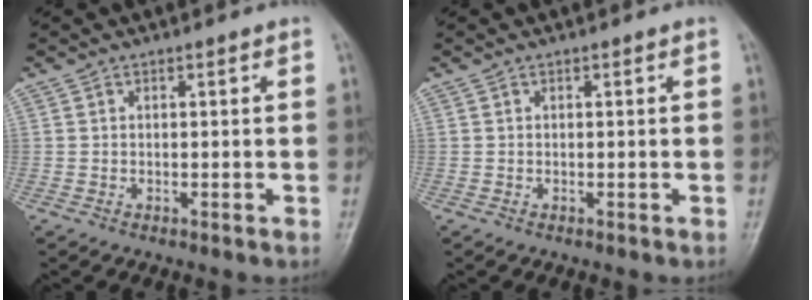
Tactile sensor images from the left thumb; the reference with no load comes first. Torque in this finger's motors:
{"motor_torque": [-0.16, 0.16, -0.02, 0.01, 0.00]}